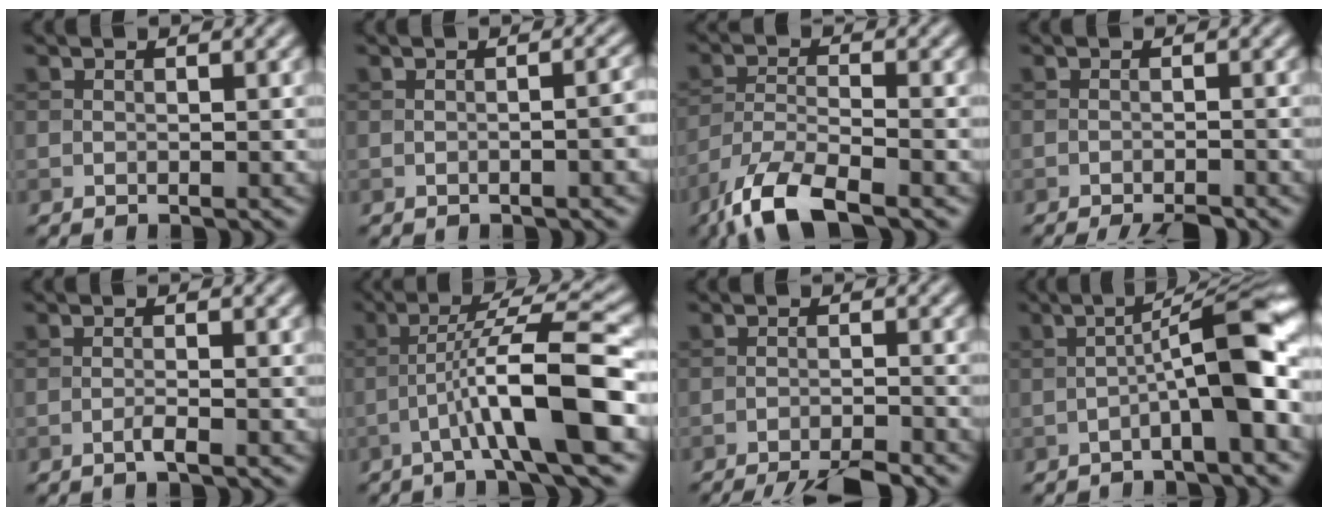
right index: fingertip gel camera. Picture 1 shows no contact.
{"total": 2.6, "force": [-0.5, 0.8, 2.4], "torque": [-0.014, 0.011, -0.009]}
{"total": 7.6, "force": [-5.5, 2.1, 4.8], "torque": [-0.094, -0.011, -0.111]}
{"total": 3.1, "force": [-2.6, 0.4, 1.8], "torque": [-0.030, 0.000, -0.043]}
{"total": 1.4, "force": [-0.7, 0.2, 1.2], "torque": [-0.020, 0.003, -0.017]}
{"total": 8.3, "force": [-2.8, 0.6, 7.7], "torque": [-0.126, 0.023, -0.047]}
{"total": 6.3, "force": [-5.4, 0.9, 3.2], "torque": [-0.052, -0.014, -0.085]}
{"total": 7.5, "force": [-2.0, 1.0, 7.2], "torque": [-0.105, 0.031, -0.038]}